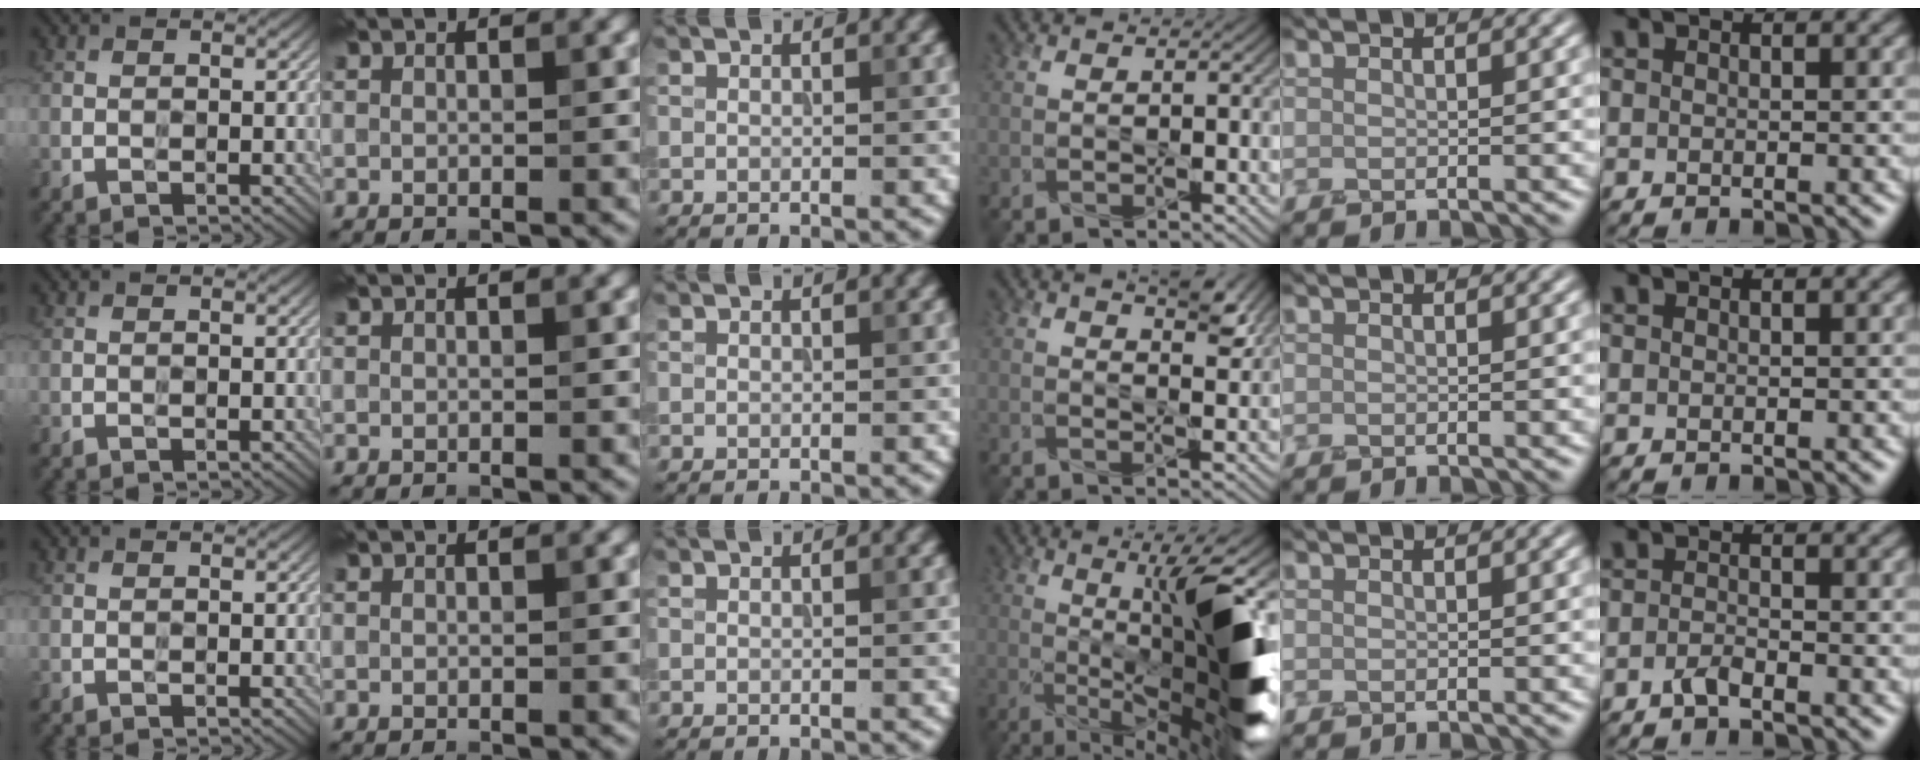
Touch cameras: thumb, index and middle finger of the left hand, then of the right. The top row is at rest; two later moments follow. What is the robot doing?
{"motion": "squeeze", "object": "paper clamp"}